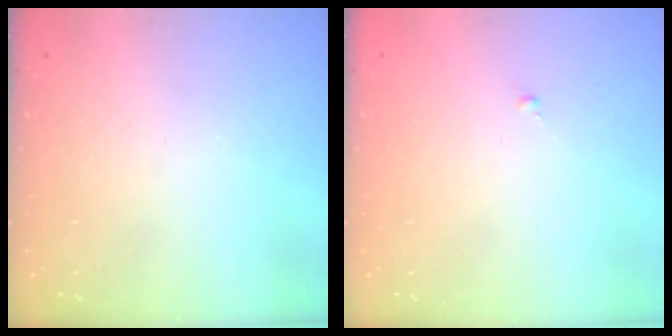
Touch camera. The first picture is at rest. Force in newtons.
{"total": 0.0}